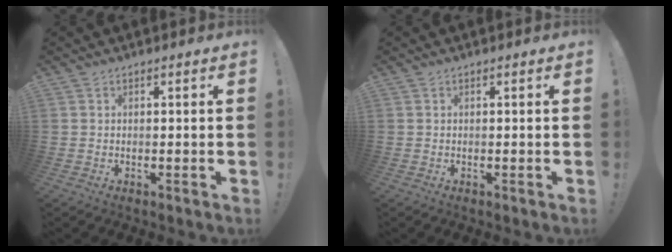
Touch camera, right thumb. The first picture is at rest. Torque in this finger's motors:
{"motor_torque": [0.00, 0.00, 0.00, 0.00, 0.00]}